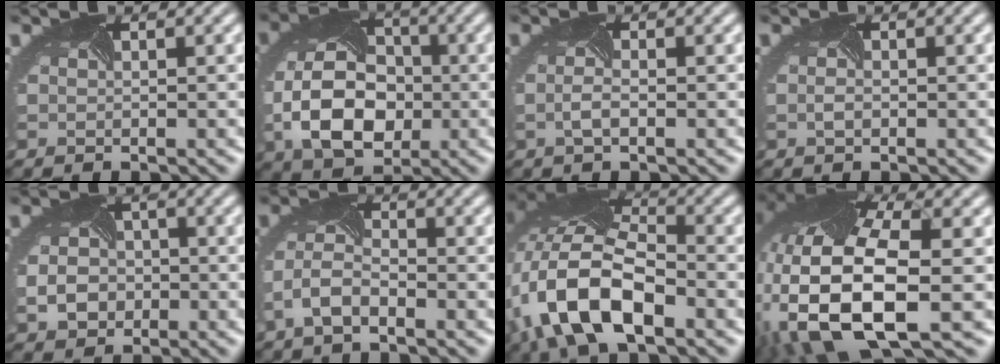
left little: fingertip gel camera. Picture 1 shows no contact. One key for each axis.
{"total": 8.6, "fx": -2.0, "fy": 6.0, "fz": 5.8, "tx": -0.136, "ty": -0.015, "tz": -0.032}
{"total": 1.1, "fx": -0.7, "fy": -0.1, "fz": 0.9, "tx": -0.033, "ty": -0.008, "tz": -0.008}
{"total": 0.6, "fx": -0.5, "fy": 0.0, "fz": 0.2, "tx": -0.014, "ty": -0.004, "tz": 0.000}
{"total": 3.0, "fx": -1.0, "fy": 2.4, "fz": 1.5, "tx": -0.039, "ty": -0.009, "tz": -0.010}
{"total": 3.7, "fx": -2.2, "fy": 1.5, "fz": 2.5, "tx": -0.070, "ty": -0.002, "tz": -0.040}
{"total": 12.6, "fx": -5.5, "fy": 6.1, "fz": 9.5, "tx": -0.206, "ty": -0.004, "tz": -0.104}
{"total": 15.0, "fx": -2.9, "fy": 7.0, "fz": 13.0, "tx": -0.291, "ty": -0.010, "tz": -0.043}